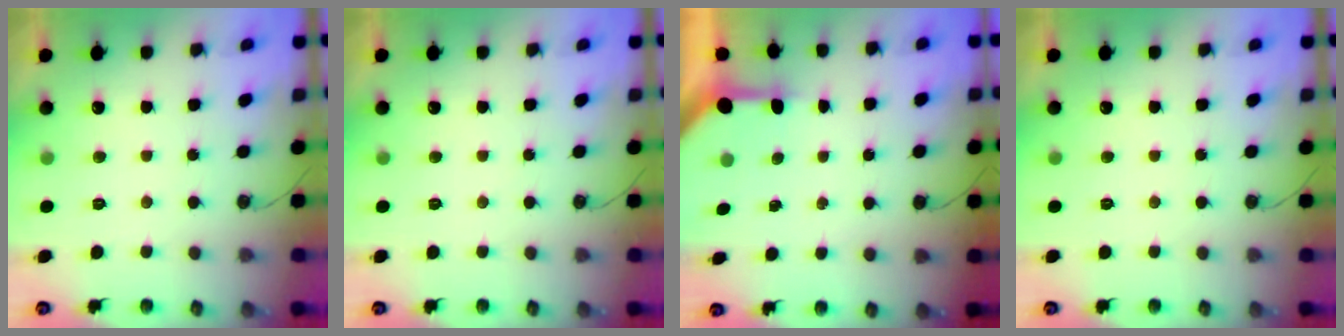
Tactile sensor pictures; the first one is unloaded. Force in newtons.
{"total": 0.0}
{"total": 3.3, "press": 3.3, "slide": 0.3}
{"total": 0.0}